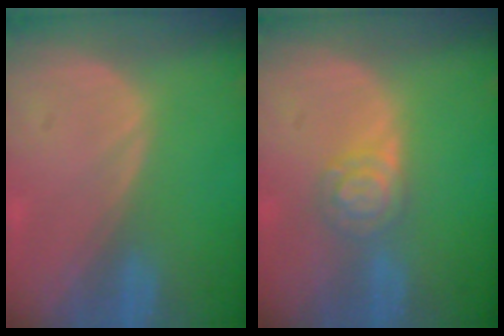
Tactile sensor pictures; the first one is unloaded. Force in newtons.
{"total": 4.3, "press": 4.2, "slide": 0.4}